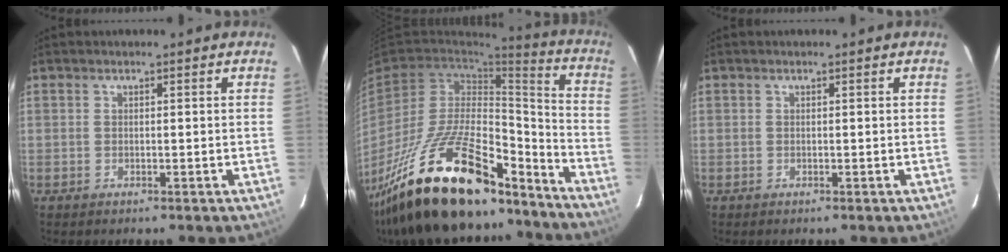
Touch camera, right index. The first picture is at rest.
{"total": 31.4, "force": [-22.4, 11.0, 19.0], "torque": [-0.348, -0.013, -0.356]}
{"total": 0.0}